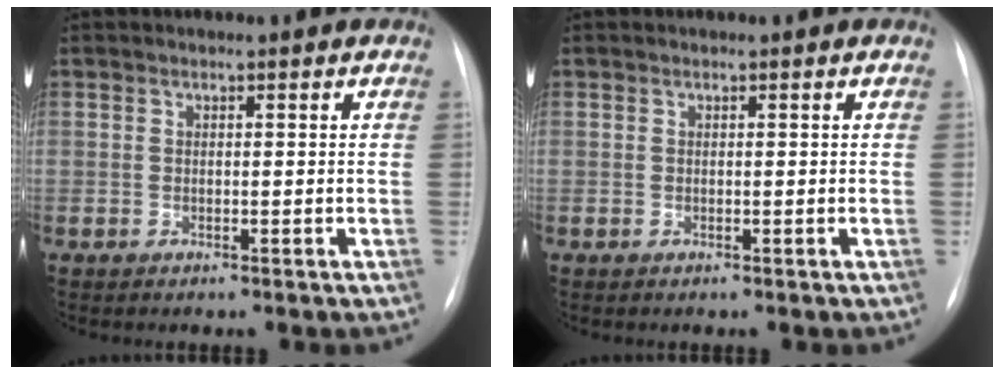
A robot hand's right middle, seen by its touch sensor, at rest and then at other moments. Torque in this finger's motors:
{"motor_torque": [0.00, 0.00, 0.00, 0.00]}